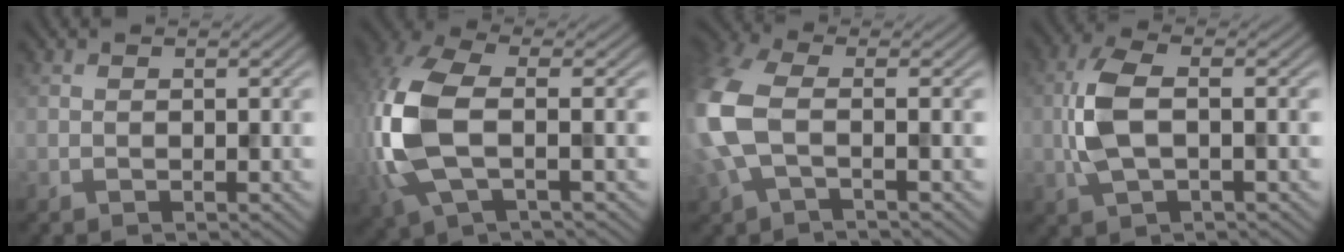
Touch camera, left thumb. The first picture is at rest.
{"total": 11.6, "force": [-0.7, 5.8, 10.0], "torque": [-0.275, -0.009, -0.016]}
{"total": 9.0, "force": [-0.4, 4.8, 7.6], "torque": [-0.223, -0.001, -0.016]}
{"total": 6.8, "force": [-0.4, 3.1, 6.0], "torque": [-0.146, 0.005, -0.012]}